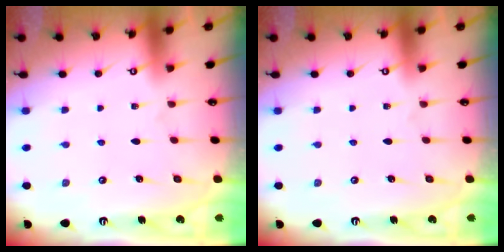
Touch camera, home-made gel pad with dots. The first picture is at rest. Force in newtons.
{"total": 0.0}